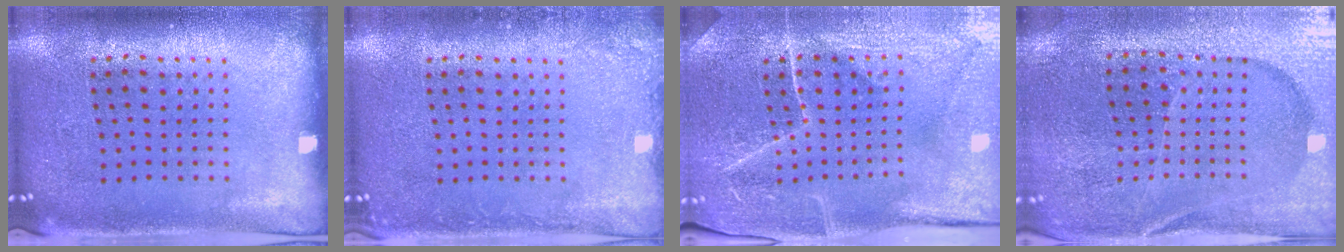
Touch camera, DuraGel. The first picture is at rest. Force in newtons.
{"total": 1.4, "press": 1.4, "slide": 0.2}
{"total": 4.0, "press": 4.0, "slide": 0.6}
{"total": 3.4, "press": 3.4, "slide": 0.5}